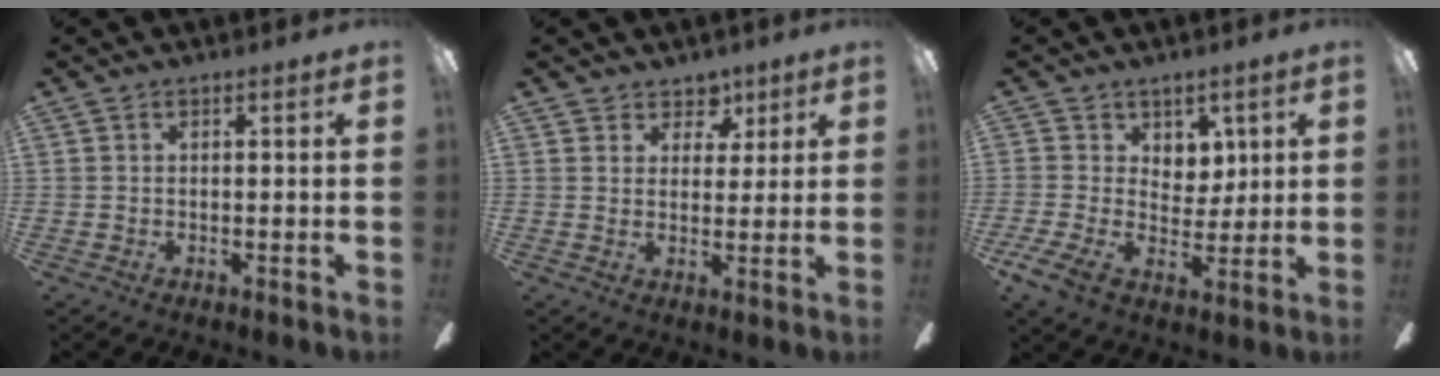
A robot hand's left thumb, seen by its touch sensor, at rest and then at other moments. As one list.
[{"total": 5.5, "force": [3.7, 3.9, 1.3], "torque": [-0.009, -0.016, 0.064]}, {"total": 8.4, "force": [2.5, 6.5, 4.6], "torque": [-0.081, -0.007, 0.050]}]